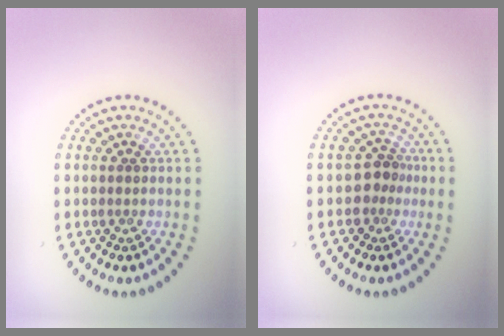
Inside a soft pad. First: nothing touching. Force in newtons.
{"total": 2.2, "press": 1.7, "slide": 1.4}